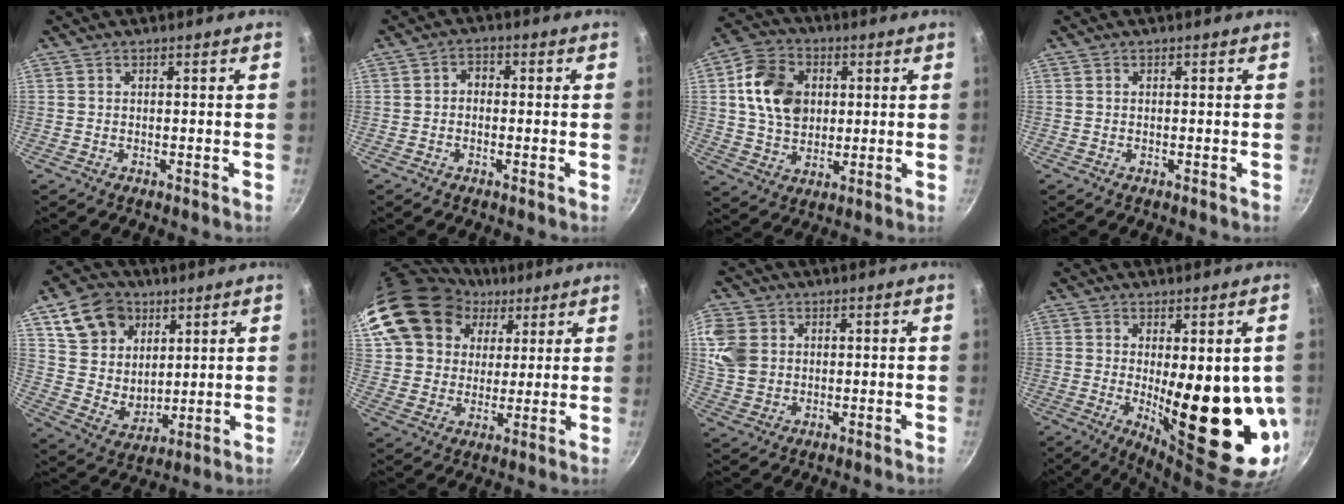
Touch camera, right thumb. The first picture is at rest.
{"total": 2.3, "force": [-0.4, 1.8, 1.4], "torque": [-0.016, 0.012, -0.010]}
{"total": 13.2, "force": [2.5, 10.2, 8.0], "torque": [-0.118, 0.005, 0.038]}
{"total": 0.0}
{"total": 14.7, "force": [6.8, 11.3, 6.4], "torque": [-0.081, -0.025, 0.133]}
{"total": 19.5, "force": [9.3, 15.2, 7.8], "torque": [-0.138, 0.006, 0.170]}
{"total": 9.6, "force": [2.1, 8.0, 4.9], "torque": [-0.091, -0.005, 0.040]}
{"total": 19.2, "force": [-1.4, 6.5, 18.0], "torque": [-0.216, -0.040, -0.002]}